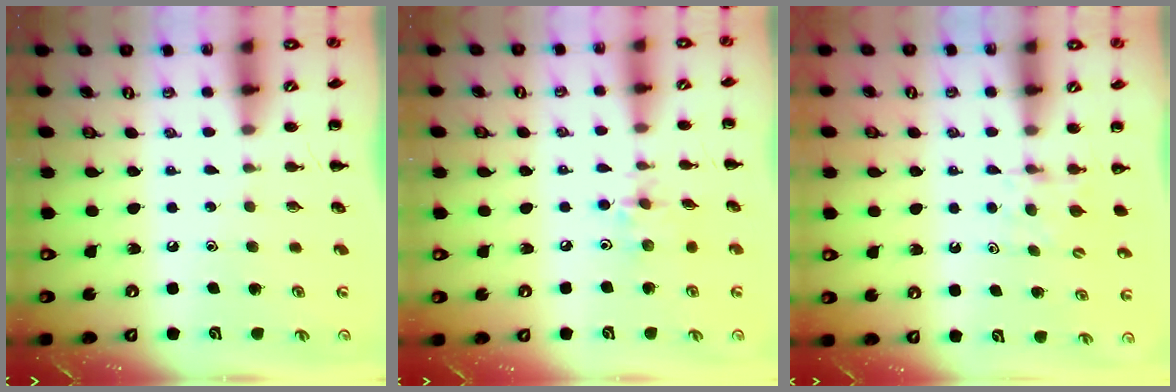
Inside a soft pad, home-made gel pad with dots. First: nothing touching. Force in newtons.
{"total": 4.1, "press": 4.1, "slide": 0.5}
{"total": 4.8, "press": 4.6, "slide": 1.5}